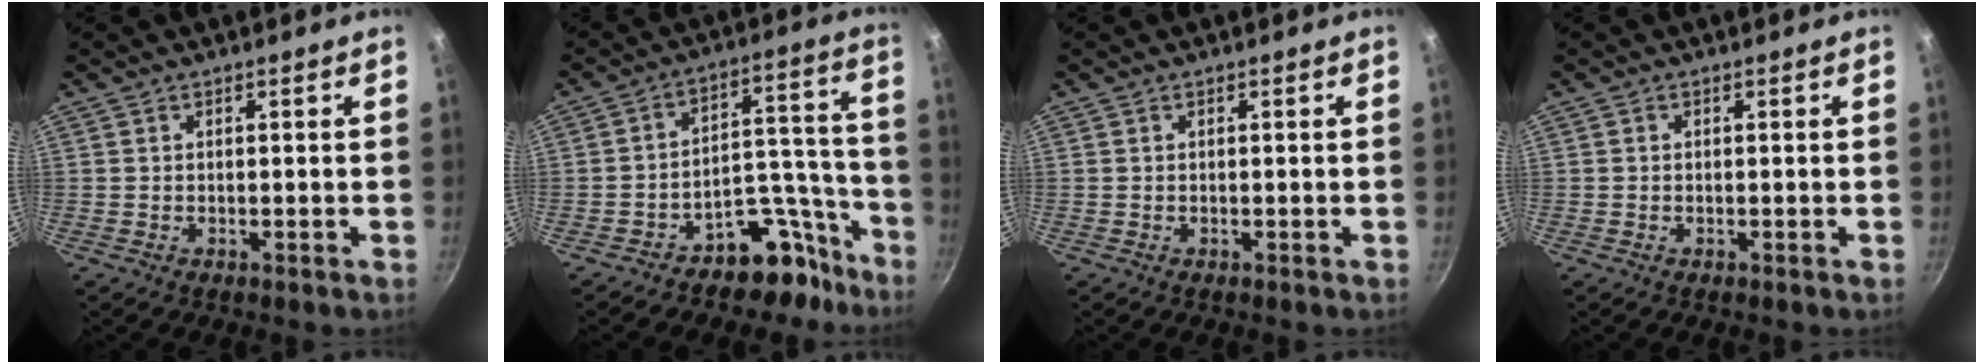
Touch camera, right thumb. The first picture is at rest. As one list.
[{"total": 11.3, "force": [-8.4, 5.7, 5.1], "torque": [-0.029, 0.119, -0.131]}, {"total": 0.0}, {"total": 0.0}]